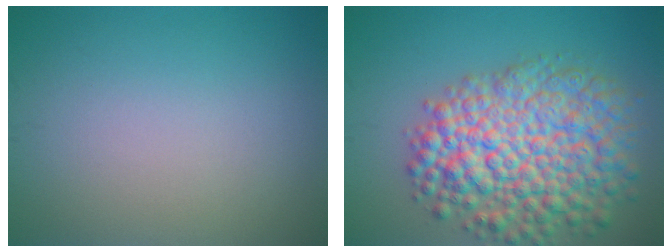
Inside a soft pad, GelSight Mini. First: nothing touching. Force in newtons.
{"total": 10.1, "press": 10.1, "slide": 0.4}